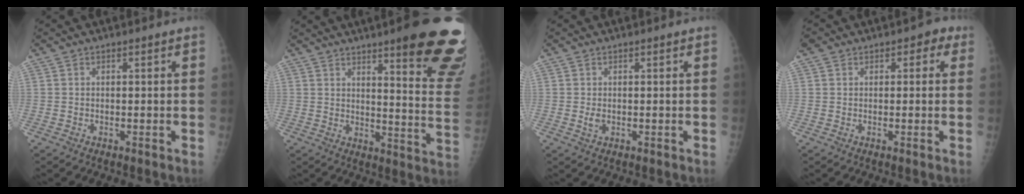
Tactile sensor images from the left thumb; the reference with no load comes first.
{"total": 21.6, "force": [13.6, 3.2, 16.5], "torque": [-0.177, -0.075, 0.172]}
{"total": 1.4, "force": [0.0, 0.8, 1.2], "torque": [-0.019, 0.001, 0.004]}
{"total": 4.1, "force": [1.6, 3.2, 2.2], "torque": [-0.009, 0.006, 0.019]}